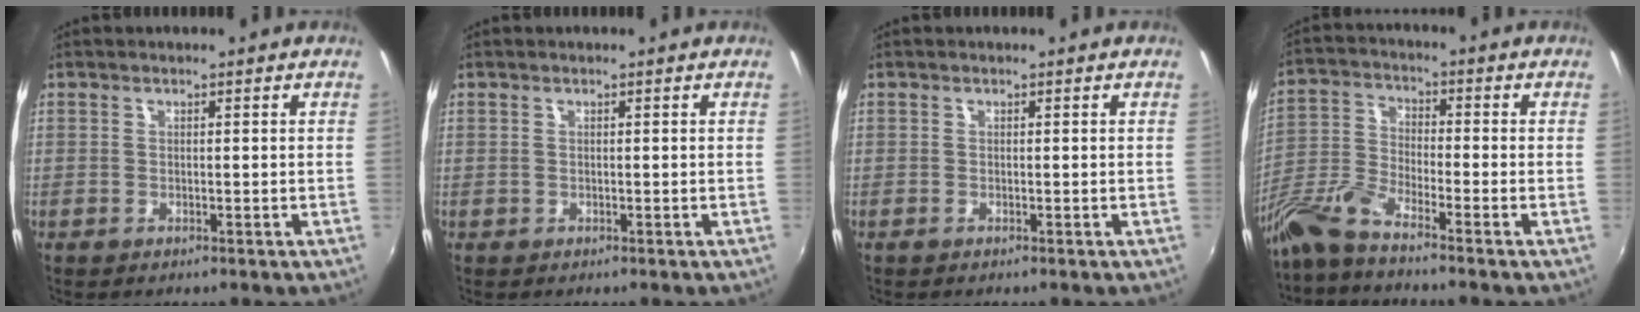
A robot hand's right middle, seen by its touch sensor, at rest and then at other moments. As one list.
[{"total": 0.0}, {"total": 0.0}, {"total": 7.0, "force": [-5.9, 0.1, 3.7], "torque": [-0.085, -0.005, -0.126]}]